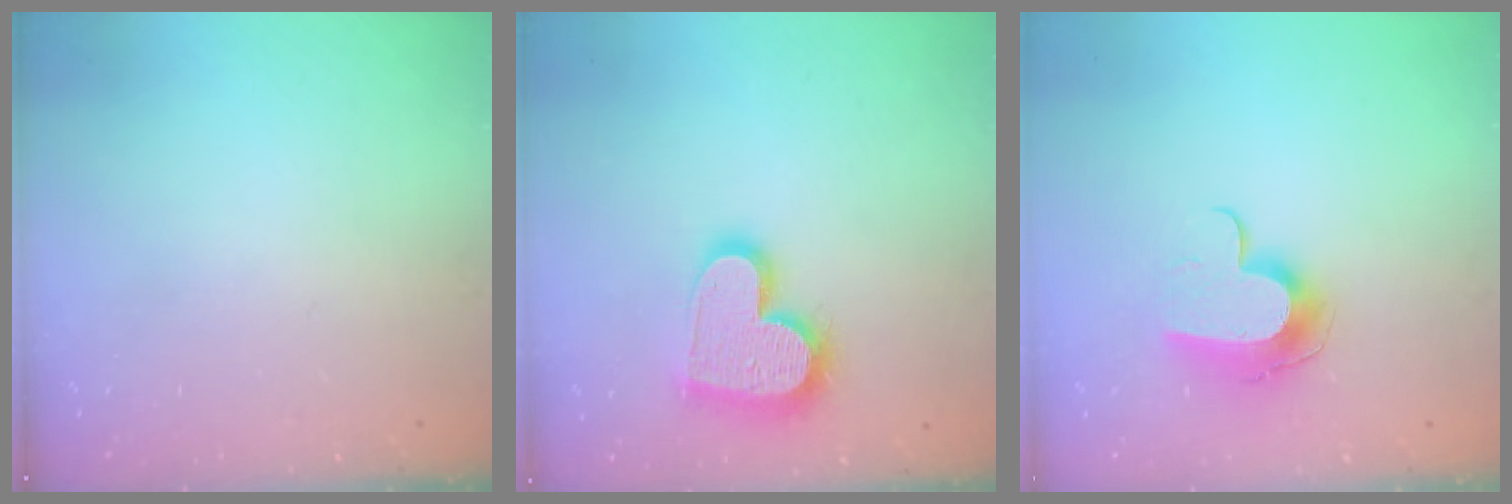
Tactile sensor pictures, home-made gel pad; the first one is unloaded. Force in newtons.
{"total": 16.7, "press": 16.7, "slide": 1.0}
{"total": 10.7, "press": 10.7, "slide": 0.5}